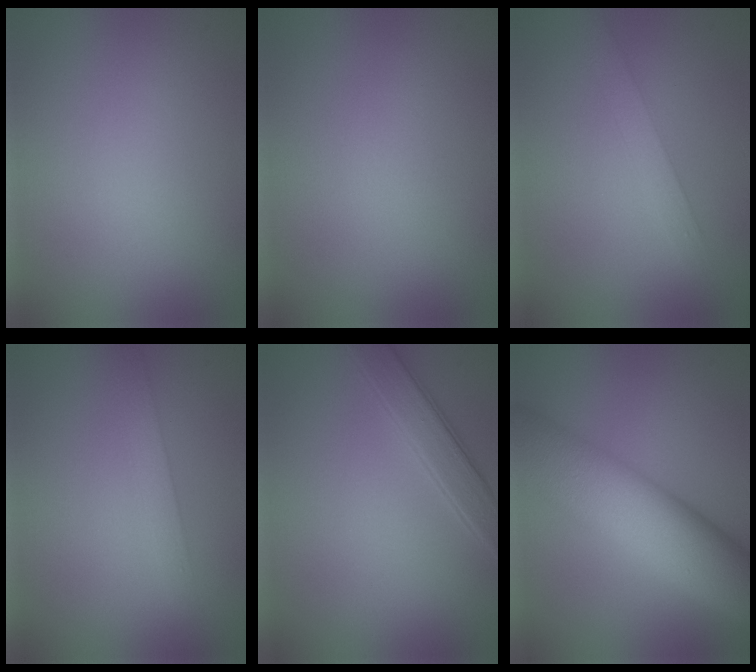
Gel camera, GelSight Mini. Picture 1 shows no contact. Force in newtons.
{"total": 0.0}
{"total": 2.0, "press": 2.0, "slide": 0.2}
{"total": 1.7, "press": 1.7, "slide": 0.0}
{"total": 2.8, "press": 2.8, "slide": 0.2}
{"total": 11.8, "press": 11.8, "slide": 0.3}